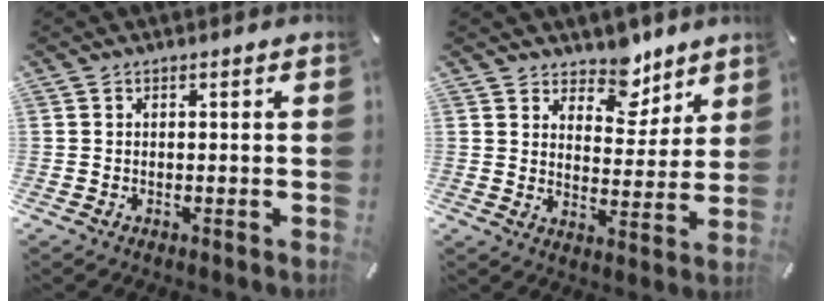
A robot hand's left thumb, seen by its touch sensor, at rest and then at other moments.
{"total": 9.3, "force": [7.5, 5.3, 1.7], "torque": [-0.017, -0.063, 0.133]}